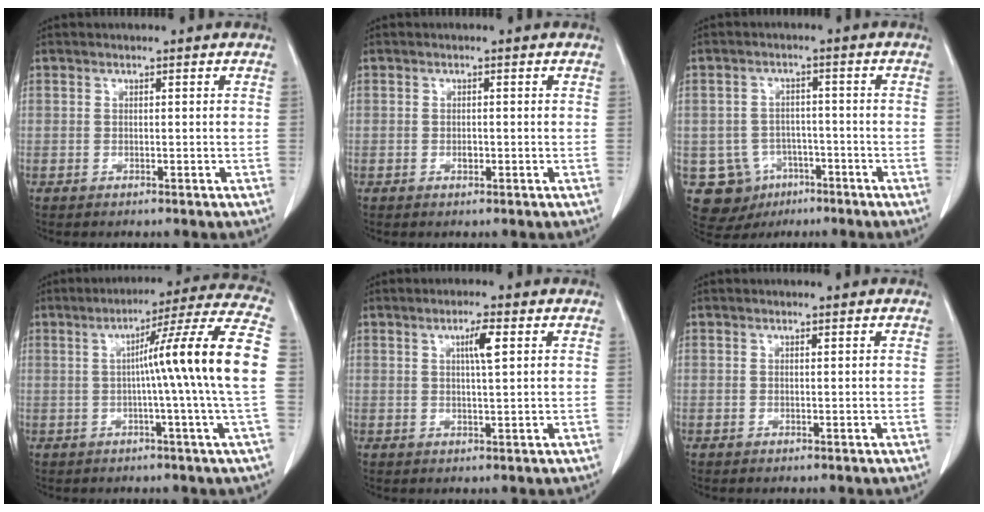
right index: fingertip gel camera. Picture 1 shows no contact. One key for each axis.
{"total": 0.9, "fx": -0.2, "fy": 0.5, "fz": 0.7, "tx": -0.014, "ty": 0.000, "tz": -0.002}
{"total": 8.9, "fx": -3.7, "fy": 7.9, "fz": 1.5, "tx": -0.040, "ty": 0.011, "tz": -0.040}
{"total": 15.7, "fx": -0.1, "fy": -2.6, "fz": 15.5, "tx": -0.209, "ty": 0.011, "tz": -0.008}
{"total": 3.5, "fx": 1.3, "fy": 0.2, "fz": 3.2, "tx": -0.055, "ty": -0.001, "tz": 0.020}
{"total": 0.0}